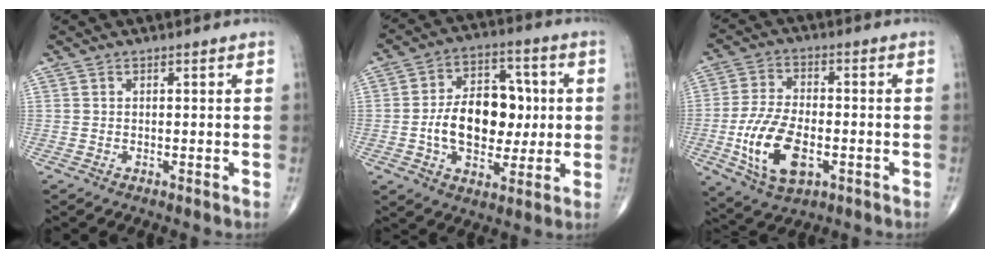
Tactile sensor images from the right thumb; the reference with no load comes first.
{"total": 15.6, "force": [-0.5, 10.4, 11.7], "torque": [-0.151, 0.026, -0.004]}
{"total": 13.8, "force": [-3.7, 7.3, 11.0], "torque": [-0.209, 0.006, -0.062]}